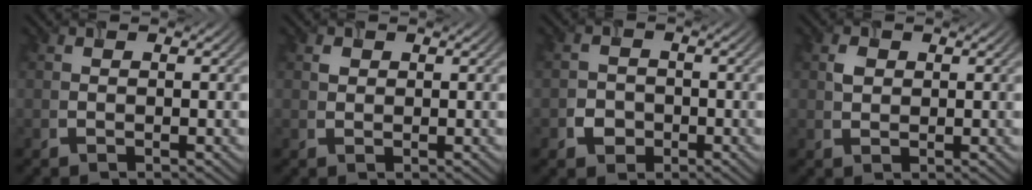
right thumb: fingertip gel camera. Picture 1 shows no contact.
{"total": 0.8, "force": [0.4, 0.6, 0.3], "torque": [-0.008, -0.002, 0.008]}
{"total": 2.6, "force": [-1.1, 2.2, 0.8], "torque": [-0.005, 0.000, -0.028]}
{"total": 1.5, "force": [0.6, 1.2, 0.8], "torque": [-0.018, 0.001, 0.009]}